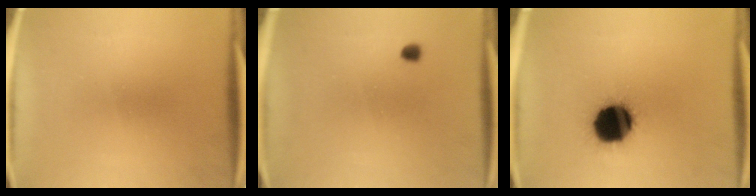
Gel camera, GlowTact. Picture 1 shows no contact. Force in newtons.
{"total": 1.0}
{"total": 18.0}